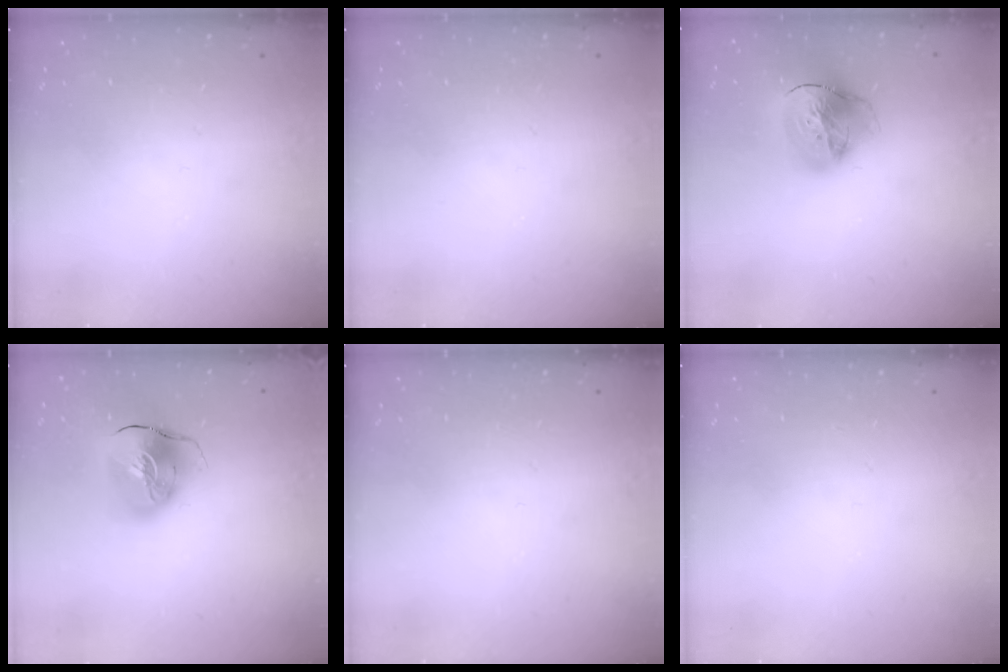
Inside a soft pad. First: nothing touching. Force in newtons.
{"total": 0.0}
{"total": 19.8, "press": 19.6, "slide": 2.3}
{"total": 13.9, "press": 13.8, "slide": 2.1}
{"total": 0.0}
{"total": 0.0}